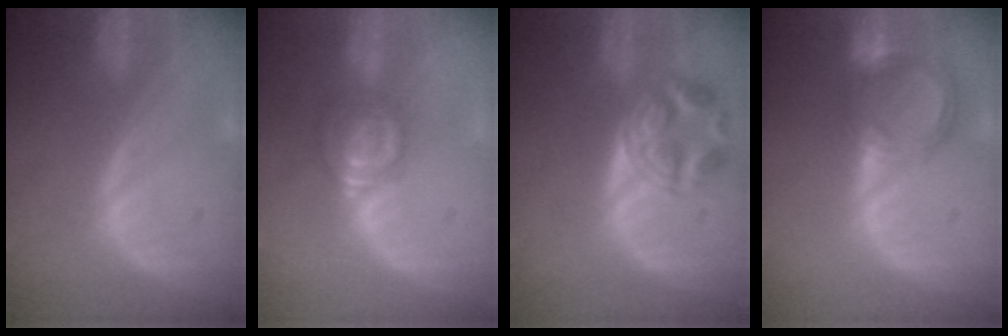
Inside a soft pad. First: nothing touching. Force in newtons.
{"total": 6.4, "press": 5.8, "slide": 2.8}
{"total": 5.4, "press": 5.4, "slide": 0.5}
{"total": 6.2, "press": 5.7, "slide": 2.5}